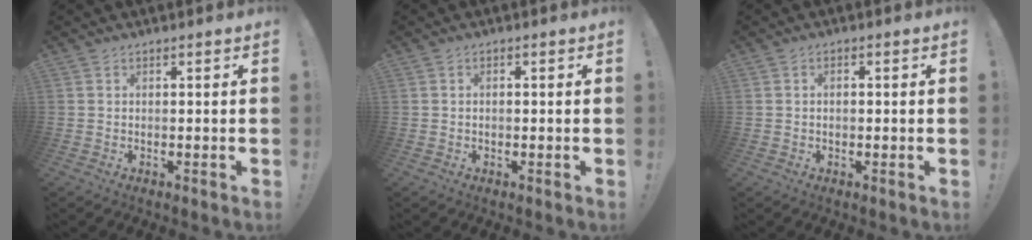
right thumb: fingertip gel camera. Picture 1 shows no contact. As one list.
[{"total": 0.7, "force": [-0.3, 0.5, 0.4], "torque": [-0.008, 0.002, -0.007]}, {"total": 1.4, "force": [-0.3, 0.9, 1.0], "torque": [-0.012, 0.001, -0.008]}]